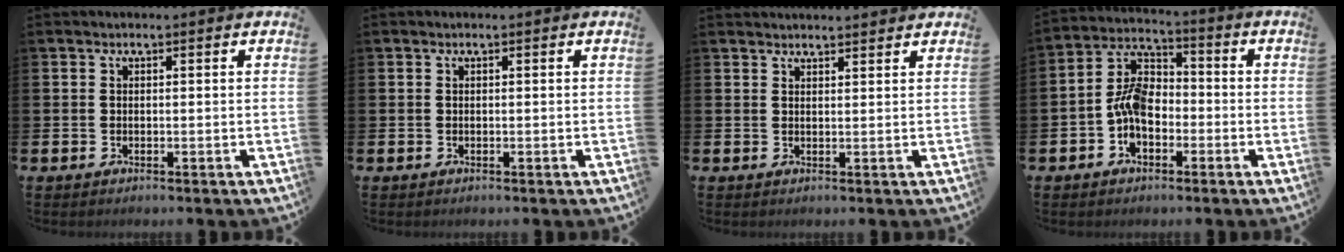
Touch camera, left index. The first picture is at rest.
{"total": 0.0}
{"total": 2.1, "force": [2.1, 0.1, 0.0], "torque": [-0.001, -0.006, 0.038]}
{"total": 6.7, "force": [-1.6, 4.5, 4.7], "torque": [-0.102, 0.007, -0.037]}